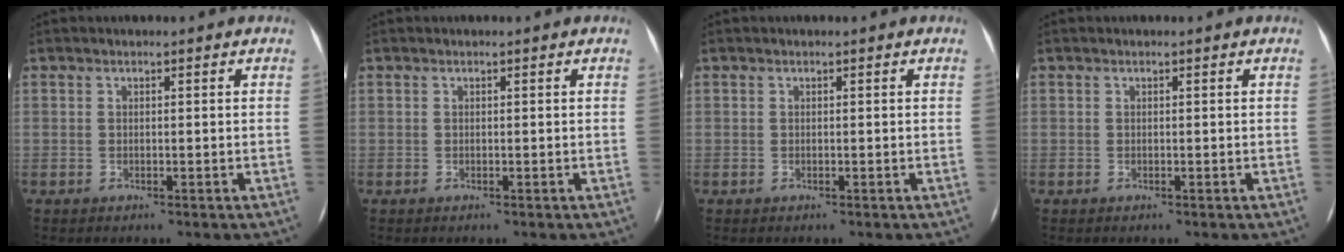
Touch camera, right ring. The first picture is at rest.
{"total": 0.0}
{"total": 0.0}
{"total": 0.0}